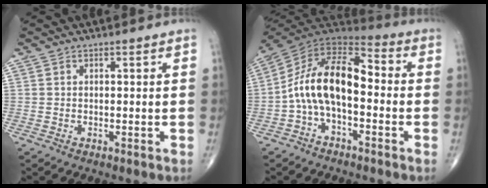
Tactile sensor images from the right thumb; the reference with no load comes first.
{"total": 14.8, "force": [-2.0, 8.0, 12.3], "torque": [-0.205, 0.060, -0.048]}